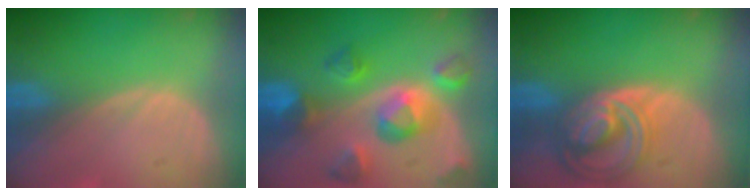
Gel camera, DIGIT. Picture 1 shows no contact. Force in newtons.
{"total": 10.0, "press": 8.9, "slide": 4.6}
{"total": 8.7, "press": 7.5, "slide": 4.3}